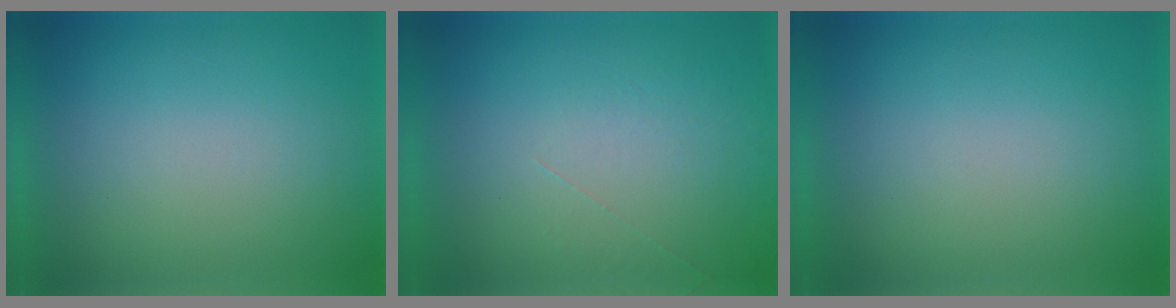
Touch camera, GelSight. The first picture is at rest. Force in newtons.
{"total": 1.2}
{"total": 0.0}